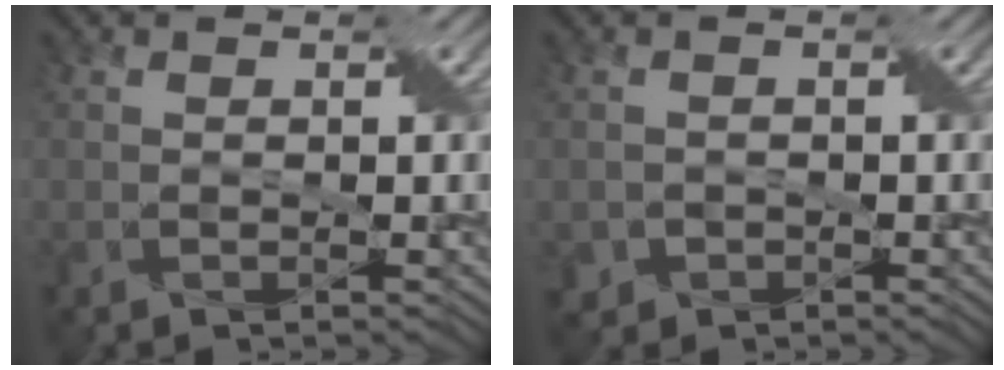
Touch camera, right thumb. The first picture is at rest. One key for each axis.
{"total": 2.0, "fx": -1.1, "fy": 1.6, "fz": 0.1, "tx": -0.004, "ty": -0.008, "tz": -0.024}